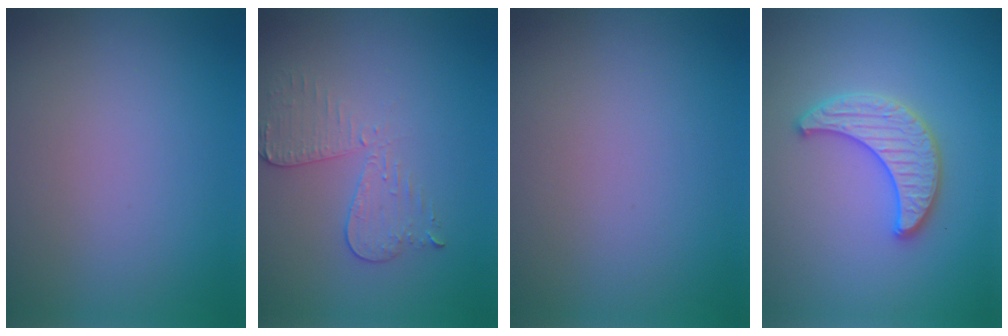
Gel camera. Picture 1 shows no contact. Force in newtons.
{"total": 2.9, "press": 2.7, "slide": 1.2}
{"total": 0.0}
{"total": 3.4, "press": 3.3, "slide": 0.4}